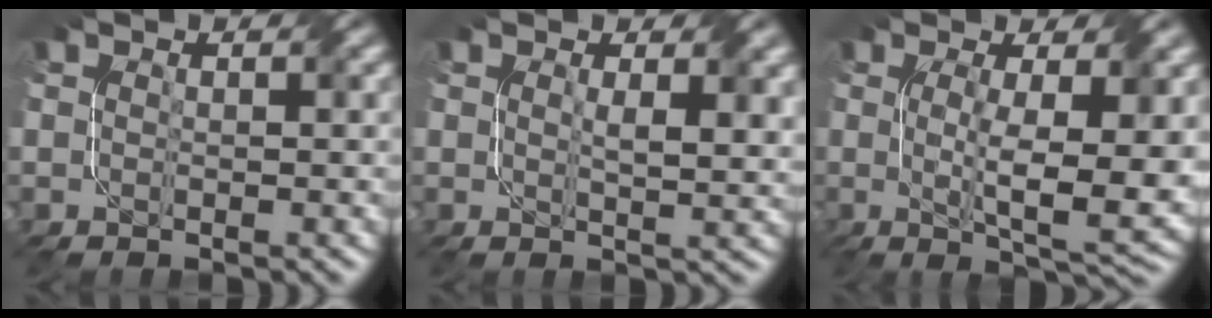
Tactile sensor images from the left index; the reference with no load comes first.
{"total": 2.4, "force": [0.8, 0.5, 2.1], "torque": [-0.032, -0.002, 0.017]}
{"total": 6.9, "force": [0.2, 1.5, 6.7], "torque": [-0.108, -0.010, 0.008]}